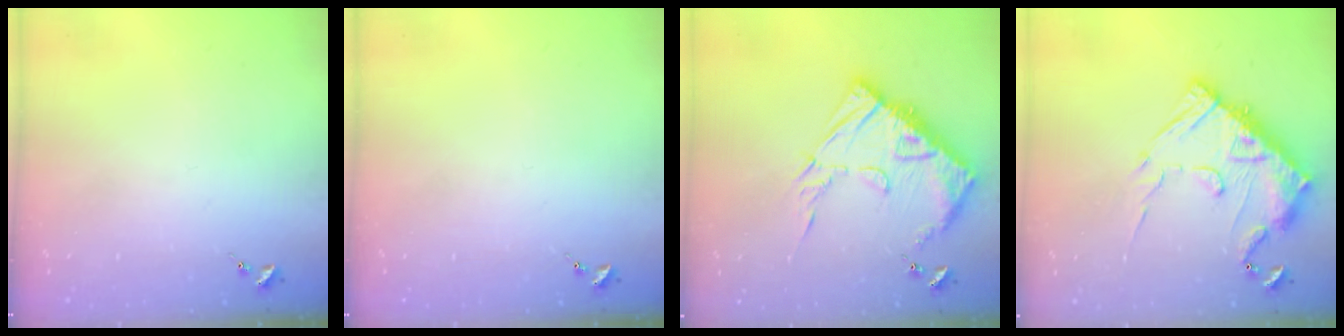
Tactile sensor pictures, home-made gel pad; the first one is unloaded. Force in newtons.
{"total": 0.0}
{"total": 15.6, "press": 15.5, "slide": 1.4}
{"total": 17.5, "press": 17.5, "slide": 1.6}